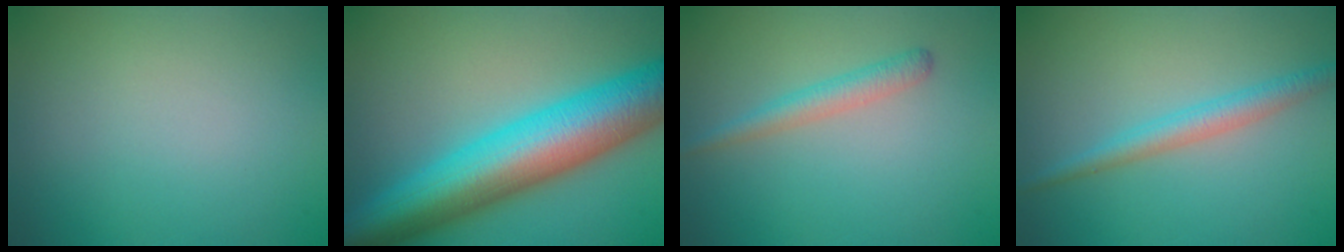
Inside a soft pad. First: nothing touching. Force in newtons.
{"total": 12.1, "press": 12.1, "slide": 0.2}
{"total": 2.0, "press": 2.0, "slide": 0.1}
{"total": 2.5, "press": 2.5, "slide": 0.0}